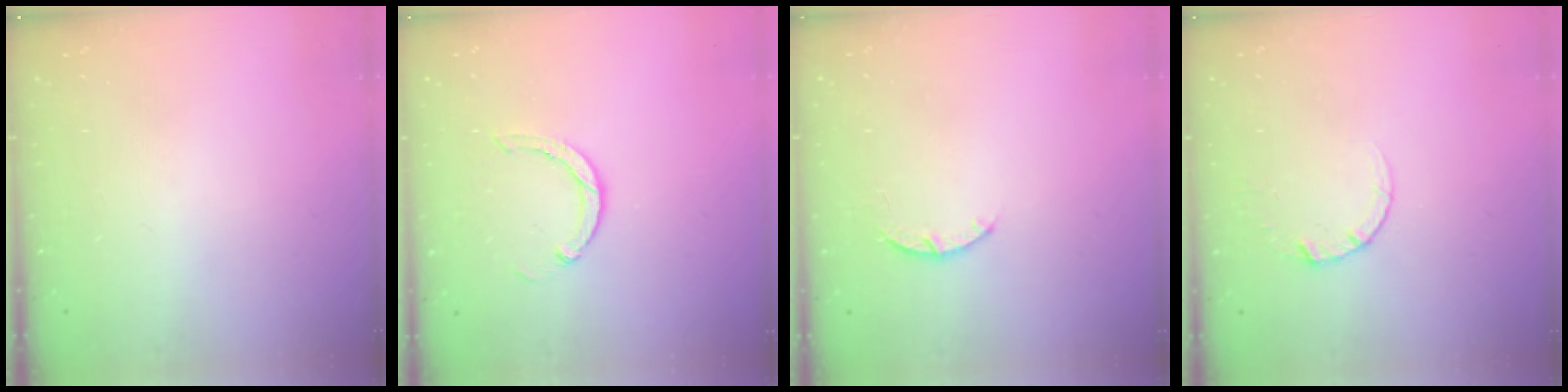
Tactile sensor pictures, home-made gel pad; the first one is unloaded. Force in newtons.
{"total": 3.0, "press": 3.0, "slide": 0.1}
{"total": 3.0, "press": 2.9, "slide": 0.5}
{"total": 2.7, "press": 2.7, "slide": 0.2}